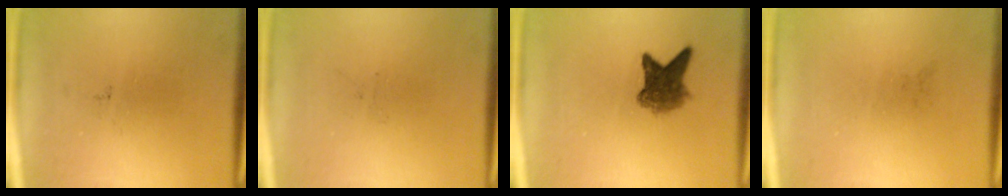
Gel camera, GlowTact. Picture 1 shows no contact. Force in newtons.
{"total": 0.0}
{"total": 5.2}
{"total": 0.0}